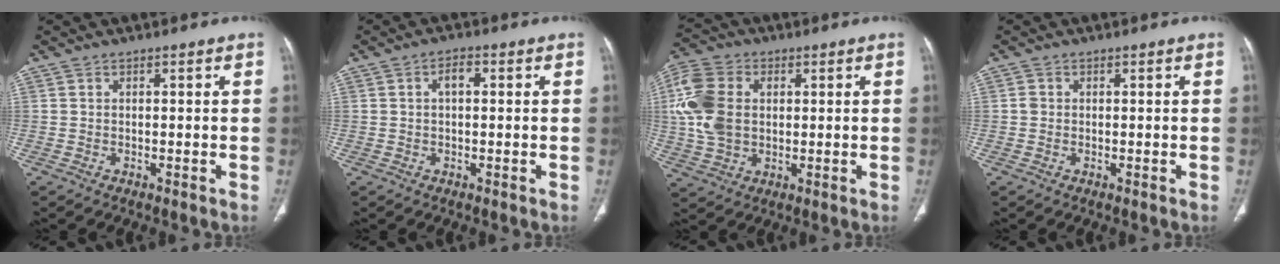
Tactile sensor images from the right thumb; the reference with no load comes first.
{"total": 2.4, "force": [0.4, 1.3, 2.0], "torque": [-0.030, 0.008, 0.003]}
{"total": 12.7, "force": [1.5, 9.0, 8.8], "torque": [-0.184, 0.009, 0.028]}
{"total": 0.8, "force": [0.0, 0.7, 0.3], "torque": [-0.002, 0.003, -0.001]}